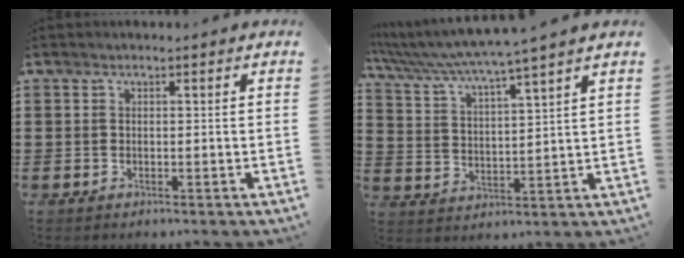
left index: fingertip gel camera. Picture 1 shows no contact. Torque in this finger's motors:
{"motor_torque": [2.14, 0.00, 0.54, 0.21]}